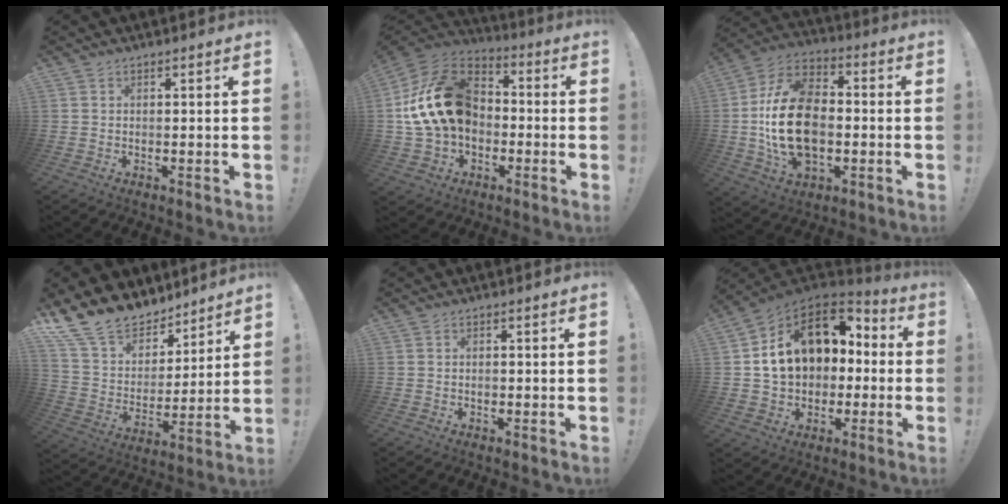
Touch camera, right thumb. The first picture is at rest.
{"total": 21.5, "force": [1.7, 15.5, 14.7], "torque": [-0.259, 0.014, 0.043]}
{"total": 23.0, "force": [-1.8, 15.4, 17.0], "torque": [-0.305, 0.024, -0.020]}
{"total": 16.7, "force": [13.3, 8.8, 4.8], "torque": [-0.103, -0.095, 0.260]}
{"total": 0.7, "force": [-0.3, 0.6, 0.3], "torque": [0.003, -0.001, -0.007]}
{"total": 17.3, "force": [4.9, 12.7, 10.8], "torque": [-0.157, -0.008, 0.098]}